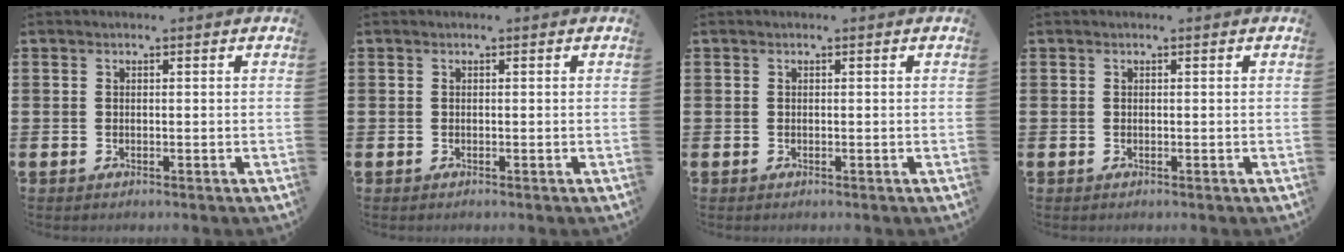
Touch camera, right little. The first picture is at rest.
{"total": 0.0}
{"total": 0.0}
{"total": 0.0}